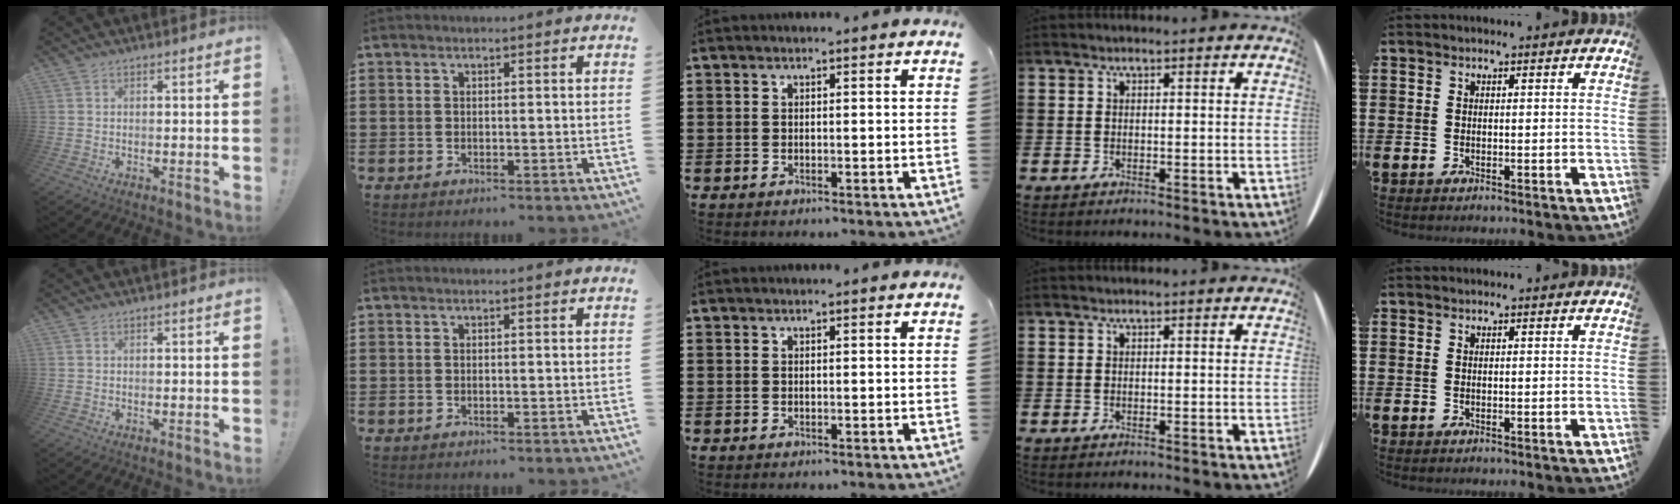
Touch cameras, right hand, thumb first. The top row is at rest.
{}